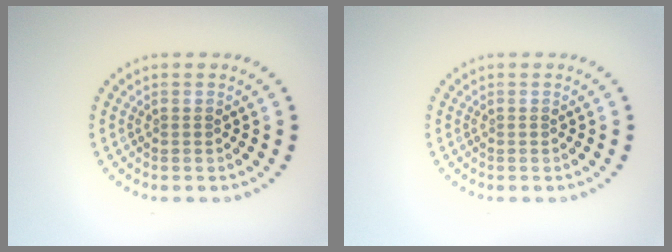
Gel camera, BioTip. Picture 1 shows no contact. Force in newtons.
{"total": 0.0}